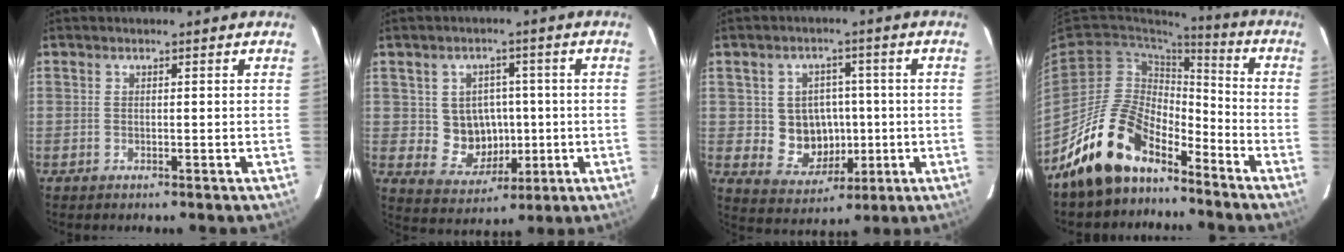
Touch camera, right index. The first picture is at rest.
{"total": 8.2, "force": [0.0, 7.8, 2.7], "torque": [-0.060, 0.009, 0.019]}
{"total": 8.9, "force": [-0.4, 8.2, 3.2], "torque": [-0.074, 0.009, 0.014]}
{"total": 15.1, "force": [-11.5, 6.8, 7.0], "torque": [-0.146, 0.017, -0.208]}